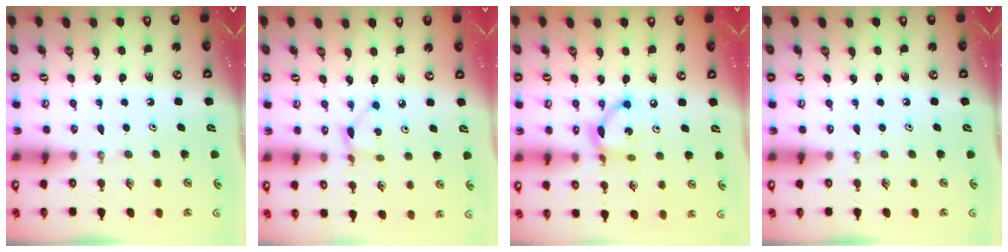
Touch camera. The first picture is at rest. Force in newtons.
{"total": 1.9, "press": 1.9, "slide": 0.3}
{"total": 8.8, "press": 8.8, "slide": 0.5}
{"total": 0.0}